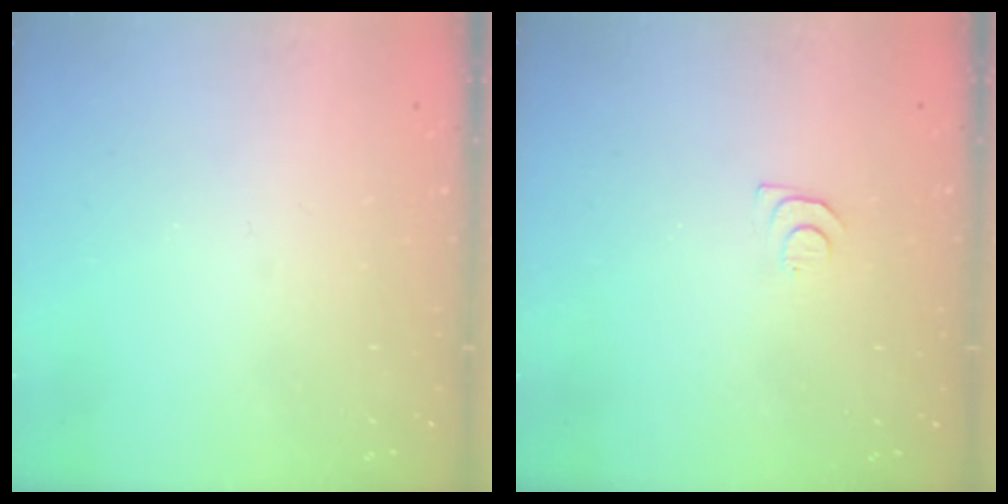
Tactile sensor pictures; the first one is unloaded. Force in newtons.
{"total": 4.0, "press": 4.0, "slide": 0.6}